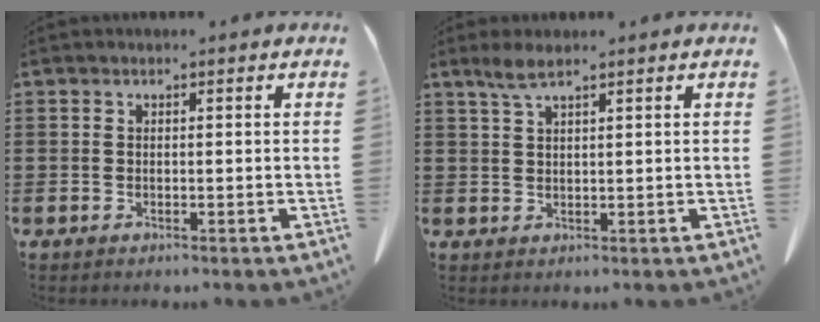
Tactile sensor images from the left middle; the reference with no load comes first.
{"total": 2.8, "force": [1.9, 0.4, 2.0], "torque": [-0.044, 0.002, 0.035]}